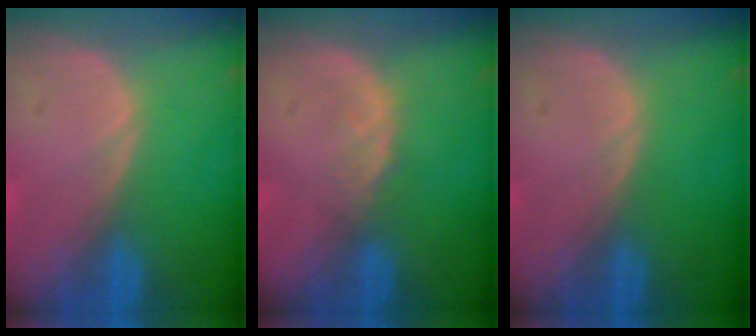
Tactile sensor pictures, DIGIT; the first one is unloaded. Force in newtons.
{"total": 1.4, "press": 1.4, "slide": 0.2}
{"total": 0.0}